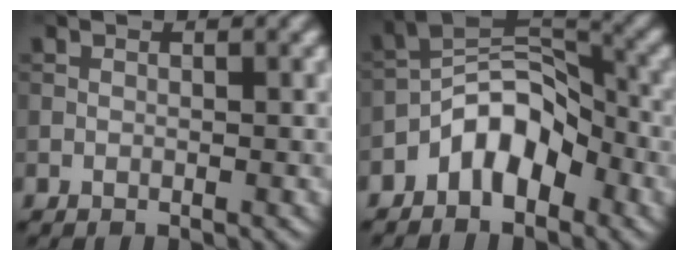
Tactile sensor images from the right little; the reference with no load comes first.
{"total": 5.8, "force": [-3.1, 3.3, 3.7], "torque": [-0.050, 0.016, -0.067]}